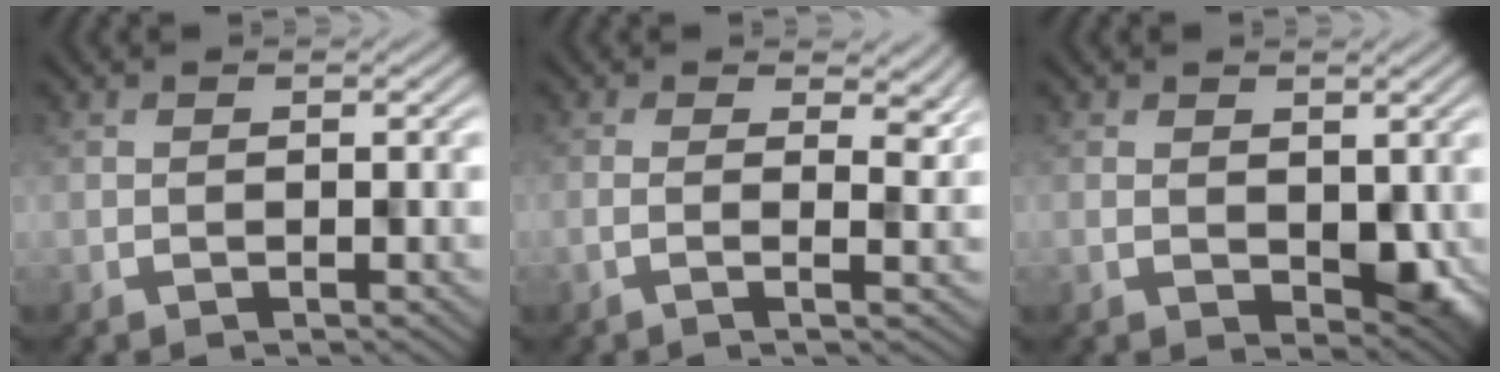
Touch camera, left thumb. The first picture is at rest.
{"total": 2.1, "force": [0.6, 0.3, 2.0], "torque": [-0.023, 0.004, -0.005]}
{"total": 4.0, "force": [-0.2, 2.6, 3.0], "torque": [-0.043, -0.016, 0.014]}